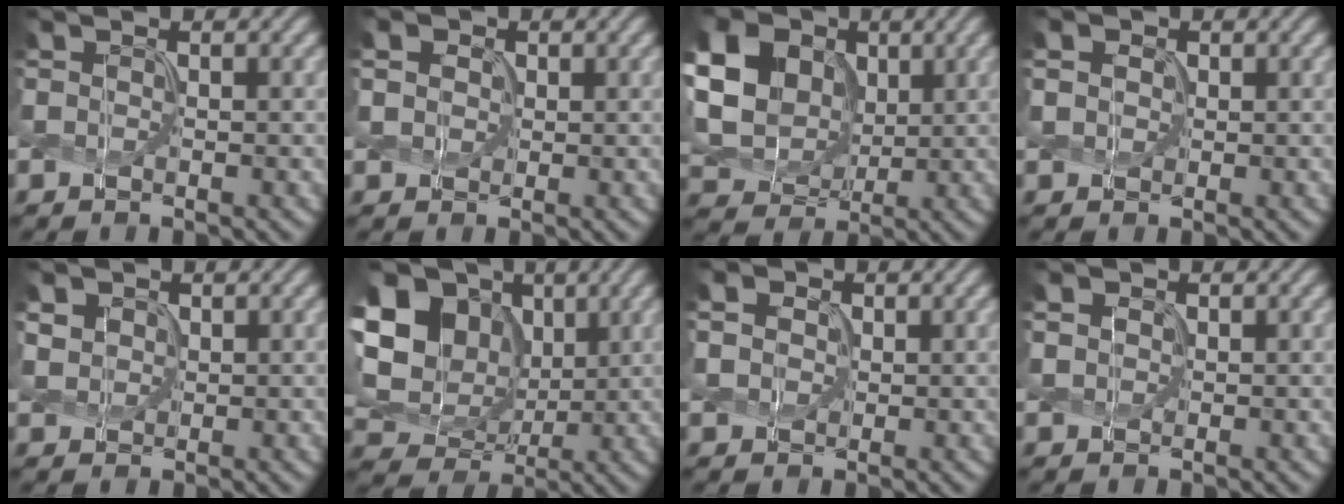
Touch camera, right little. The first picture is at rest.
{"total": 3.7, "force": [1.7, 2.7, 1.9], "torque": [-0.044, 0.017, 0.011]}
{"total": 14.6, "force": [4.2, 11.7, 7.7], "torque": [-0.191, 0.025, 0.078]}
{"total": 2.5, "force": [1.2, 1.9, 1.2], "torque": [-0.028, 0.014, 0.006]}
{"total": 2.6, "force": [1.4, 1.9, 1.0], "torque": [-0.043, 0.005, 0.036]}
{"total": 13.7, "force": [3.7, 10.6, 7.9], "torque": [-0.188, 0.027, 0.068]}
{"total": 4.6, "force": [2.1, 3.3, 2.4], "torque": [-0.059, 0.019, 0.014]}
{"total": 1.4, "force": [0.7, 1.1, 0.5], "torque": [-0.016, 0.007, 0.007]}